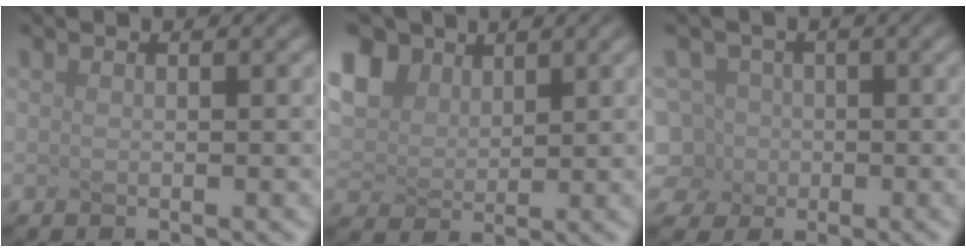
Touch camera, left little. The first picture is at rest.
{"total": 3.6, "force": [2.3, 2.4, 1.5], "torque": [-0.091, 0.010, 0.075]}
{"total": 3.5, "force": [-2.2, 2.7, -0.3], "torque": [-0.020, 0.007, -0.009]}